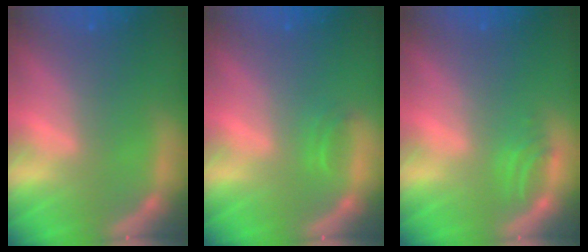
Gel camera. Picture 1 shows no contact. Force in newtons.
{"total": 0.9}
{"total": 1.5}